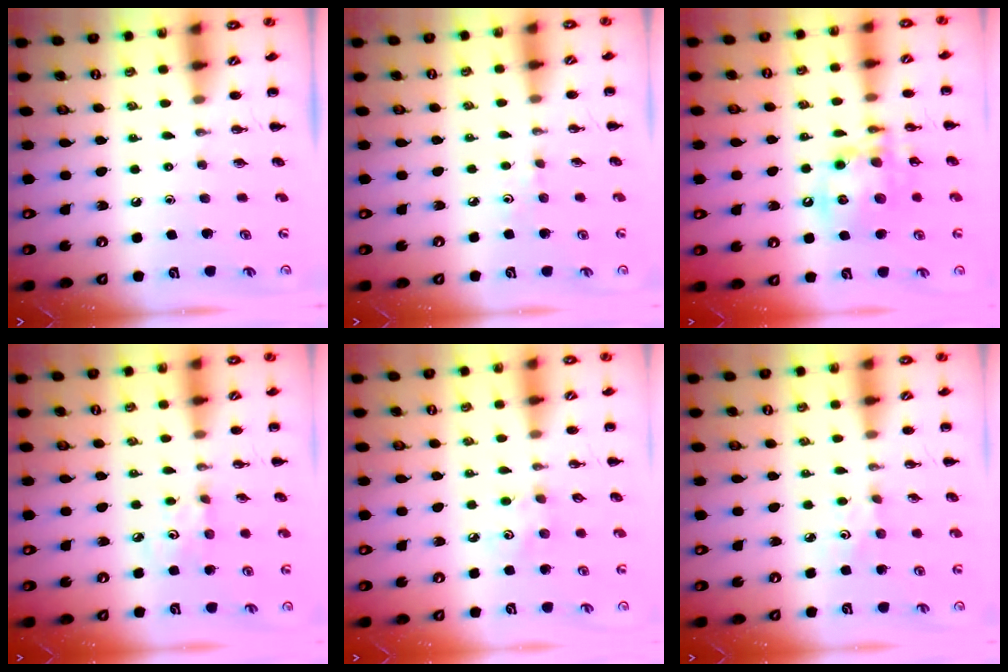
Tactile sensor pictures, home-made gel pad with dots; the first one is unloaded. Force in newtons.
{"total": 3.2, "press": 3.0, "slide": 1.2}
{"total": 13.9, "press": 13.6, "slide": 3.1}
{"total": 3.3, "press": 3.2, "slide": 0.9}
{"total": 3.3, "press": 3.2, "slide": 0.8}
{"total": 1.8, "press": 1.7, "slide": 0.6}